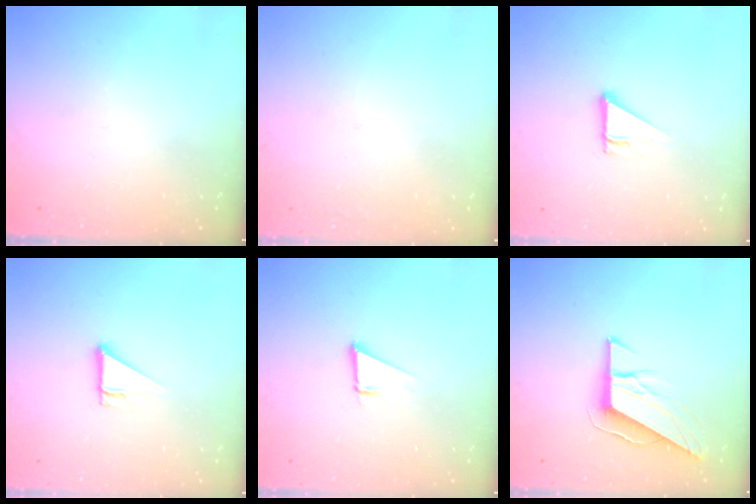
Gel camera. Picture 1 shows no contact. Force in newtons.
{"total": 1.5, "press": 1.5, "slide": 0.1}
{"total": 2.7, "press": 2.7, "slide": 0.0}
{"total": 2.7, "press": 2.7, "slide": 0.0}
{"total": 1.9, "press": 1.9, "slide": 0.0}
{"total": 9.2, "press": 9.2, "slide": 0.6}